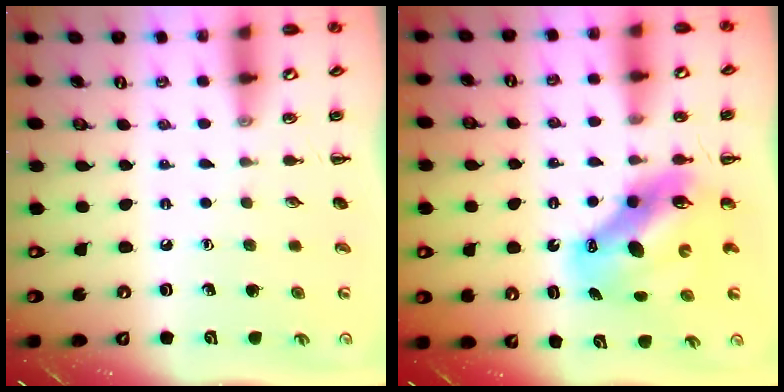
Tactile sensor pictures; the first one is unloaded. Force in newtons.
{"total": 11.2, "press": 10.8, "slide": 3.0}